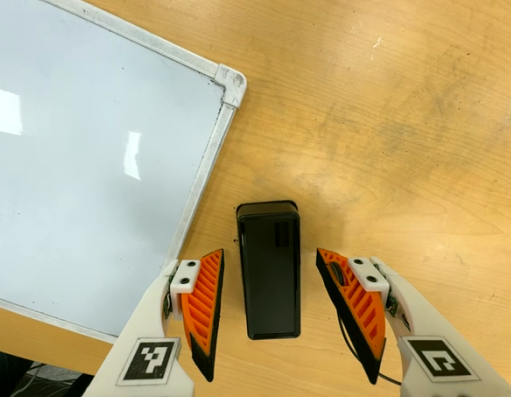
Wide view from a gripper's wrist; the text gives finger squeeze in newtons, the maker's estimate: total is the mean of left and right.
{"total": 0.0}